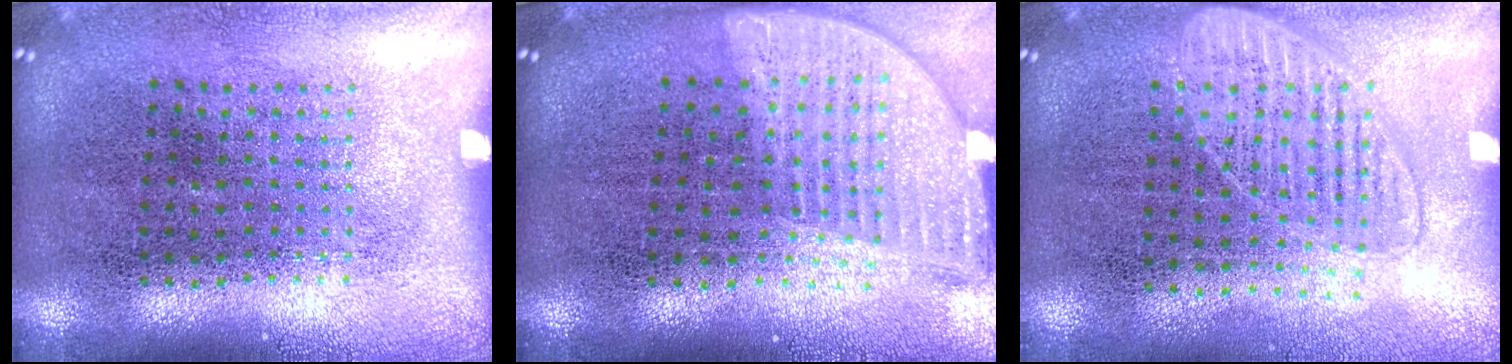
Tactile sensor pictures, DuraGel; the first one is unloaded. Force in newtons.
{"total": 1.9, "press": 1.5, "slide": 1.2}
{"total": 1.4, "press": 1.3, "slide": 0.6}